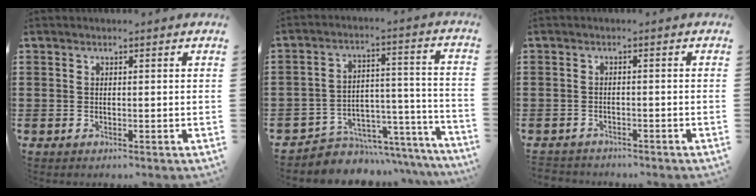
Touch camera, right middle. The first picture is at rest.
{"total": 5.4, "force": [-4.8, 2.6, 0.3], "torque": [-0.010, 0.015, -0.094]}
{"total": 1.6, "force": [-1.5, 0.3, -0.3], "torque": [0.000, 0.002, -0.037]}